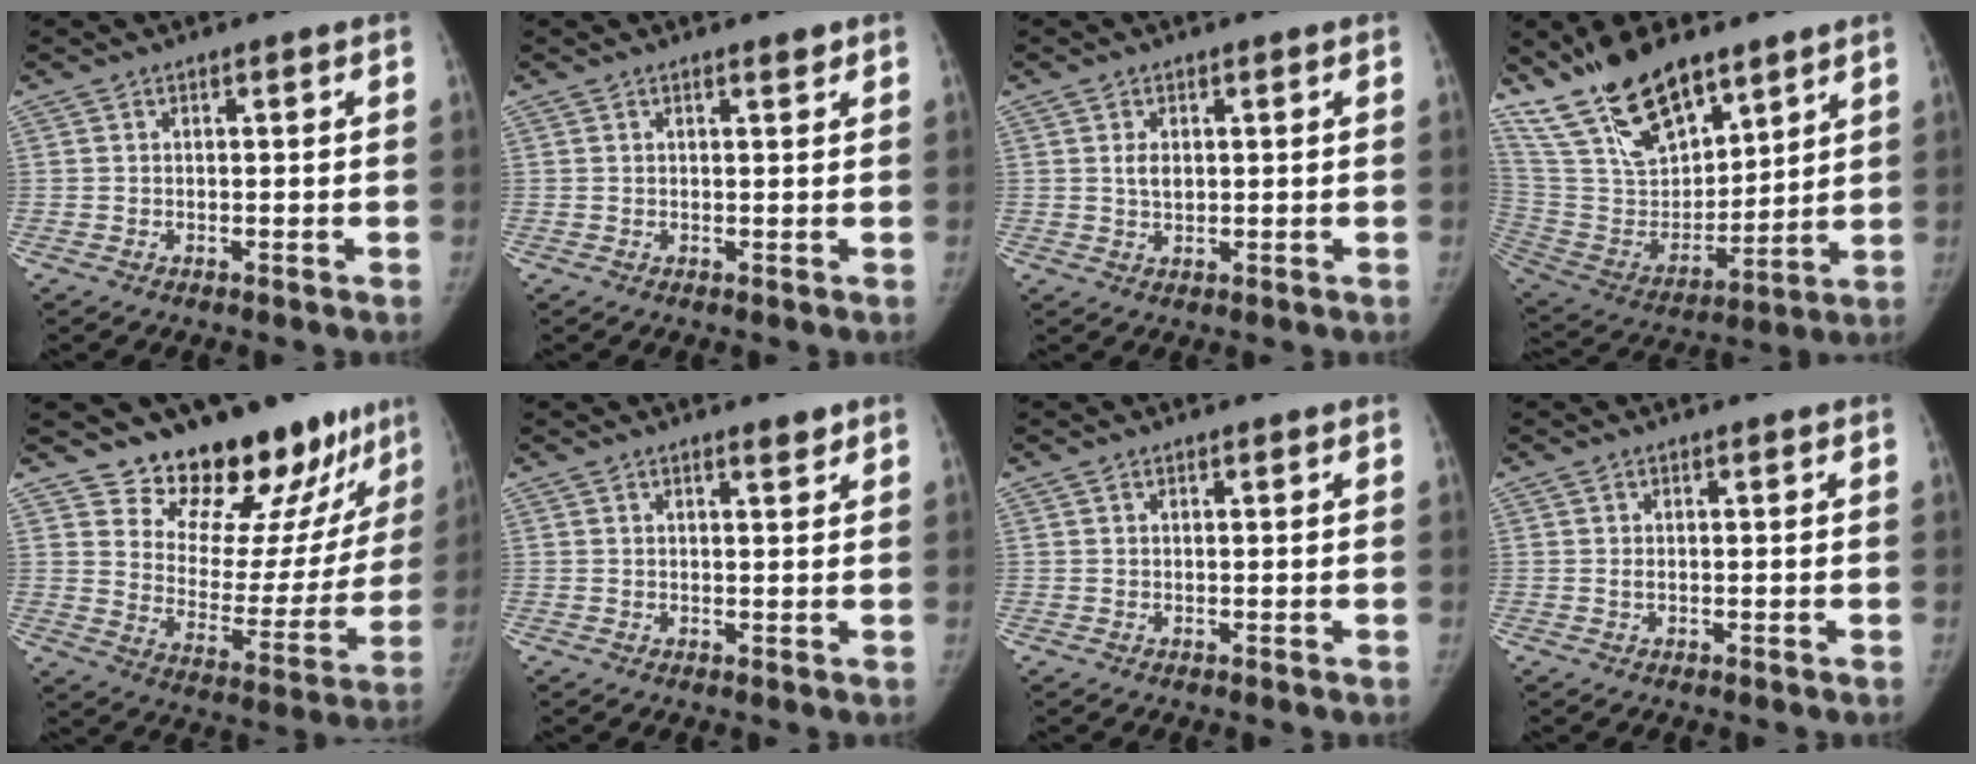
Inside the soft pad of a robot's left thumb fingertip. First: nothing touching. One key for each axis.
{"total": 0.9, "fx": 0.7, "fy": 0.2, "fz": 0.5, "tx": -0.003, "ty": -0.005, "tz": 0.010}
{"total": 2.7, "fx": 0.7, "fy": 1.8, "fz": 1.9, "tx": -0.028, "ty": -0.005, "tz": 0.014}
{"total": 20.9, "fx": 15.1, "fy": 9.1, "fz": 11.1, "tx": -0.166, "ty": -0.063, "tz": 0.288}
{"total": 18.9, "fx": 16.1, "fy": 6.8, "fz": 7.1, "tx": -0.036, "ty": -0.136, "tz": 0.227}
{"total": 1.2, "fx": 1.0, "fy": 0.4, "fz": 0.7, "tx": -0.002, "ty": -0.007, "tz": 0.014}
{"total": 0.0}
{"total": 0.6, "fx": 0.1, "fy": 0.4, "fz": 0.5, "tx": -0.014, "ty": -0.002, "tz": 0.000}